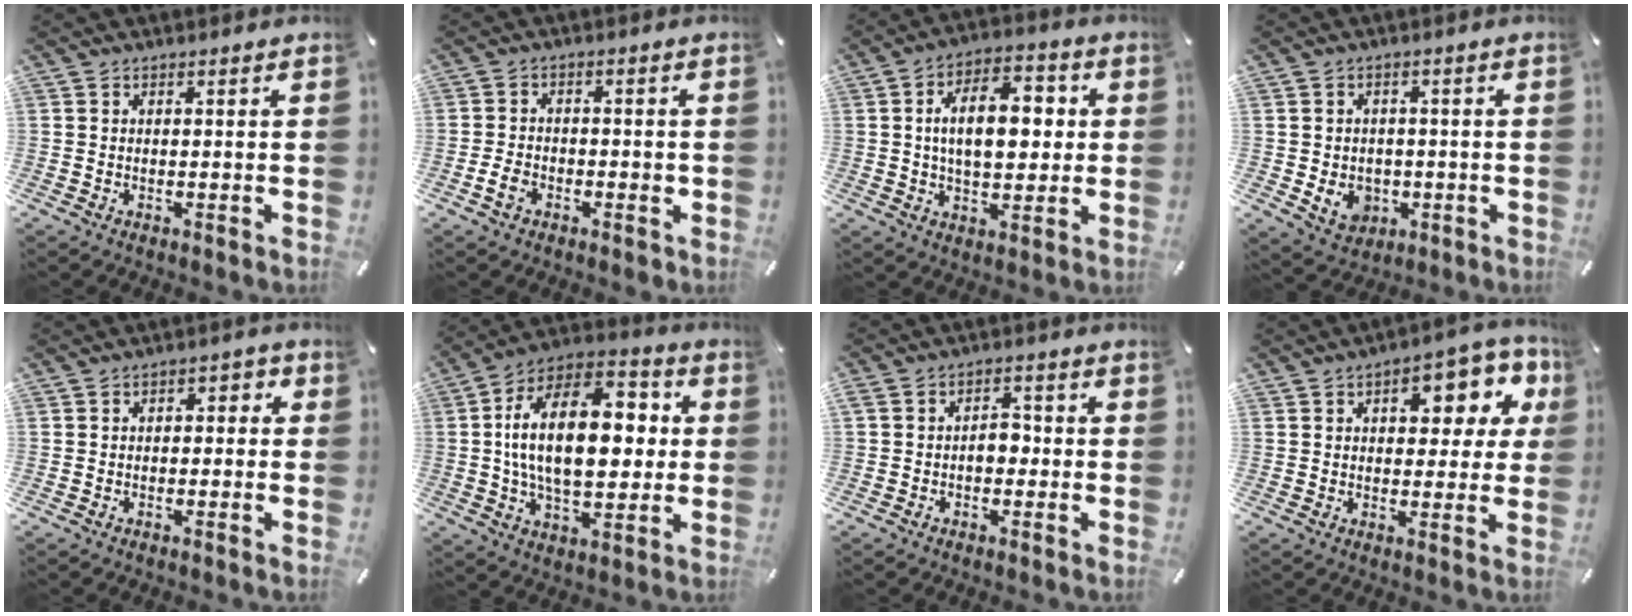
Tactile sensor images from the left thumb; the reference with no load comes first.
{"total": 4.3, "force": [-1.8, 2.8, 2.8], "torque": [-0.051, 0.008, -0.031]}
{"total": 13.5, "force": [1.4, 7.9, 10.8], "torque": [-0.176, 0.004, 0.019]}
{"total": 6.2, "force": [-1.3, 5.5, 2.5], "torque": [-0.033, 0.004, -0.022]}
{"total": 2.3, "force": [-1.5, 1.4, 1.1], "torque": [-0.021, 0.015, -0.032]}
{"total": 22.3, "force": [2.0, 12.8, 18.1], "torque": [-0.321, 0.001, 0.023]}
{"total": 4.7, "force": [-1.1, 3.2, 3.3], "torque": [-0.059, 0.014, -0.023]}
{"total": 11.4, "force": [3.9, 6.6, 8.5], "torque": [-0.099, -0.017, 0.060]}